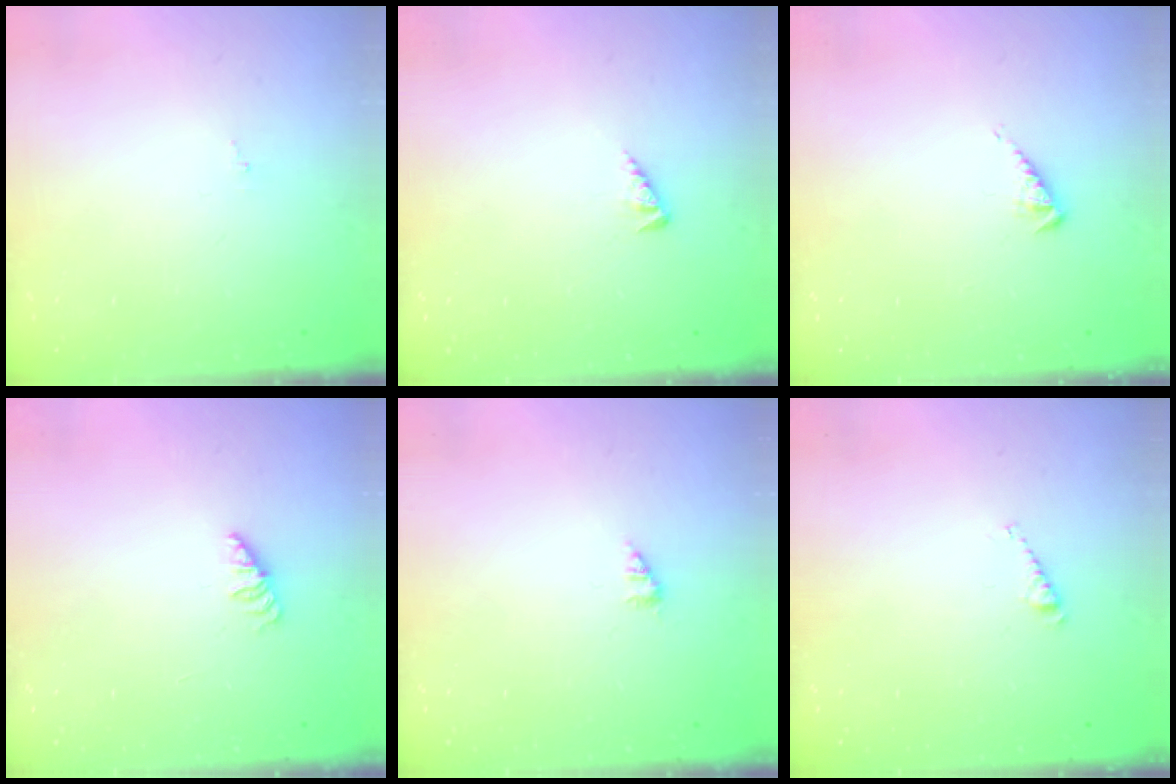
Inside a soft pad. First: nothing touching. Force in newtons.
{"total": 2.0, "press": 1.9, "slide": 0.3}
{"total": 3.3, "press": 3.3, "slide": 0.5}
{"total": 1.1, "press": 1.1, "slide": 0.3}
{"total": 1.4, "press": 1.4, "slide": 0.2}
{"total": 2.9, "press": 2.9, "slide": 0.3}